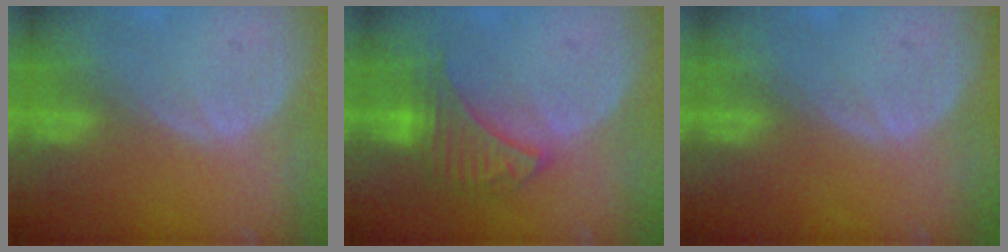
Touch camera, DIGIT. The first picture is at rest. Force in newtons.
{"total": 6.6, "press": 6.4, "slide": 1.6}
{"total": 0.0}